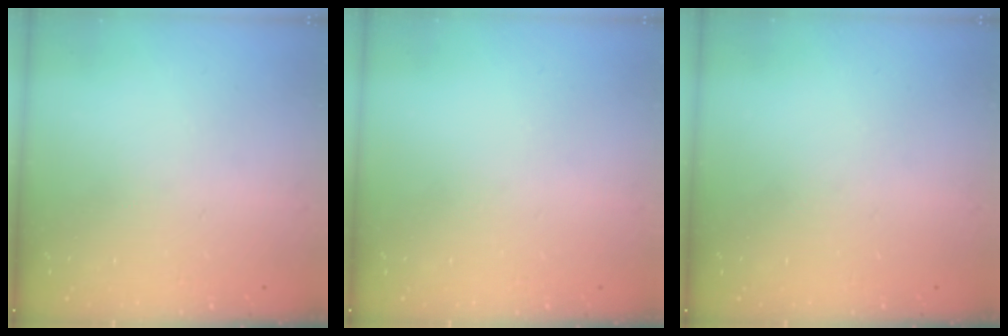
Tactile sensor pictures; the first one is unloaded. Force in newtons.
{"total": 0.0}
{"total": 0.0}